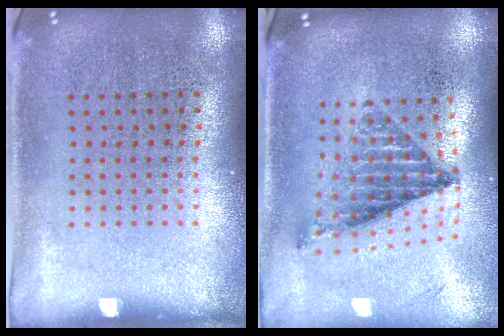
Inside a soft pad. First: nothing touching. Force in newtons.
{"total": 1.0, "press": 0.9, "slide": 0.4}